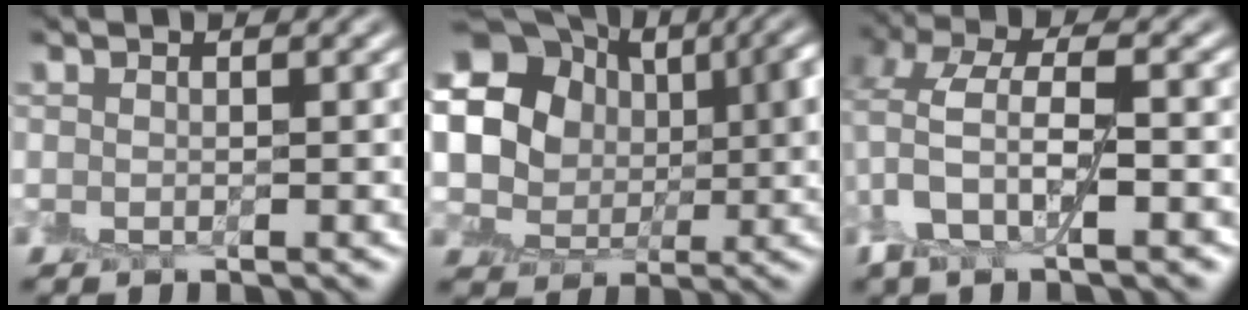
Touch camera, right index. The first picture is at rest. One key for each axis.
{"total": 19.3, "fx": 6.0, "fy": 16.0, "fz": 9.1, "tx": -0.169, "ty": 0.018, "tz": 0.084}
{"total": 5.7, "fx": -0.3, "fy": 2.7, "fz": 5.0, "tx": -0.105, "ty": 0.014, "tz": -0.009}